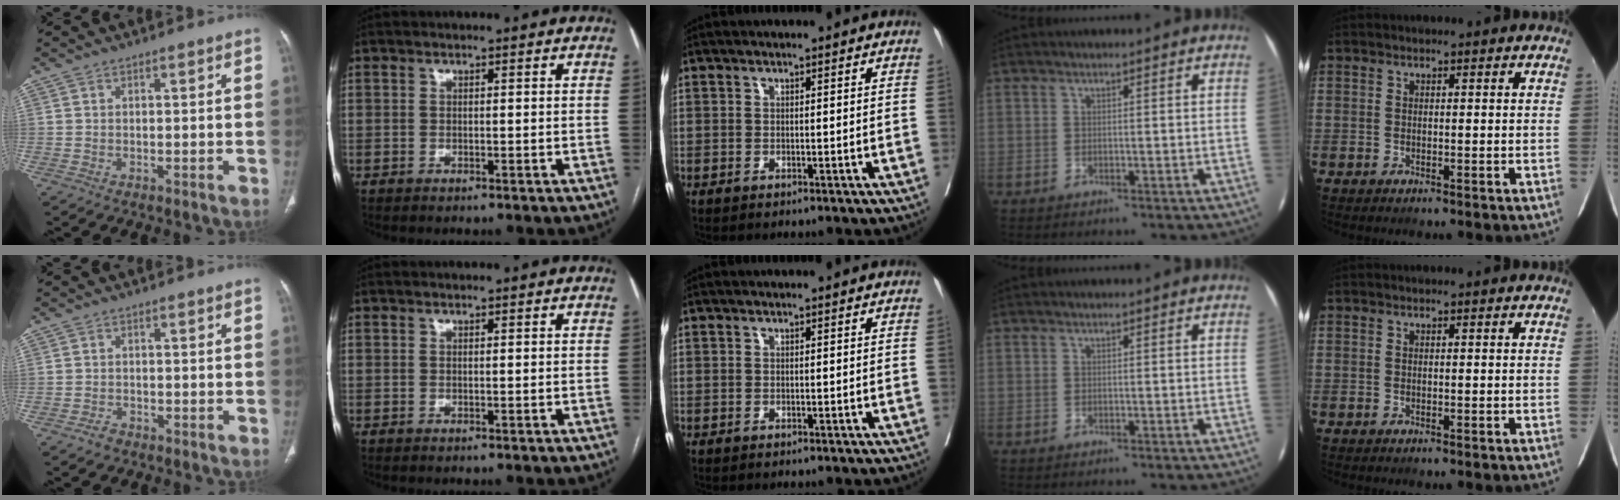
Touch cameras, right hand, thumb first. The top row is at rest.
{"thumb": {"total": 1.8, "force": [-1.3, 1.1, 0.6], "torque": [-0.016, 0.008, -0.022]}}